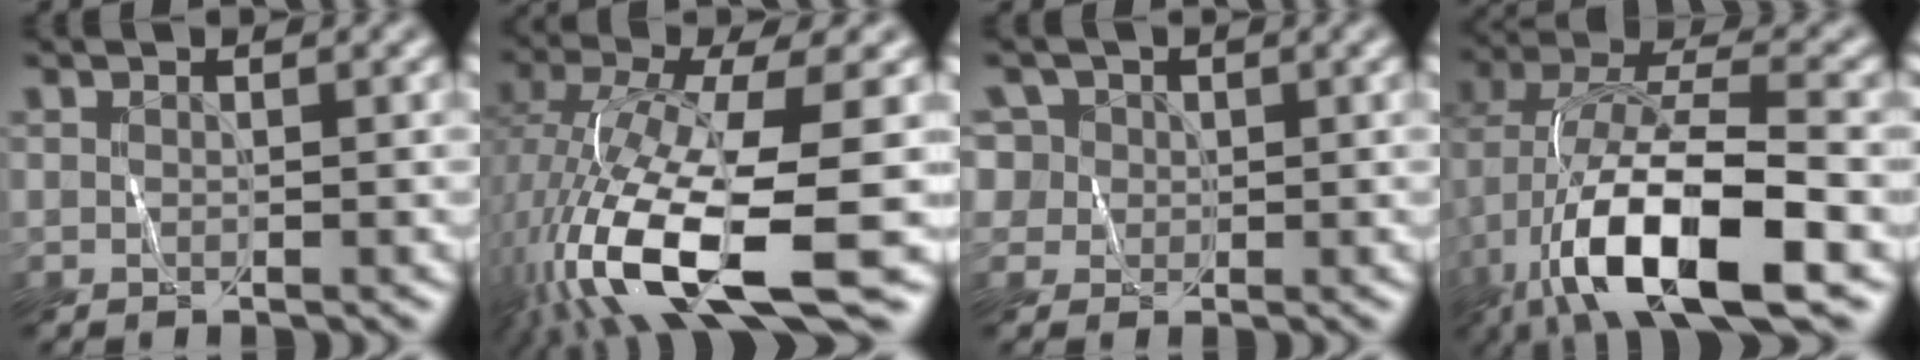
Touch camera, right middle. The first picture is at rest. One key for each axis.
{"total": 13.9, "fx": -4.9, "fy": 4.0, "fz": 12.4, "tx": -0.251, "ty": -0.014, "tz": -0.082}
{"total": 5.7, "fx": 2.4, "fy": 4.7, "fz": 2.3, "tx": -0.045, "ty": 0.022, "tz": 0.019}
{"total": 12.7, "fx": -4.9, "fy": 4.8, "fz": 10.7, "tx": -0.201, "ty": 0.000, "tz": -0.089}